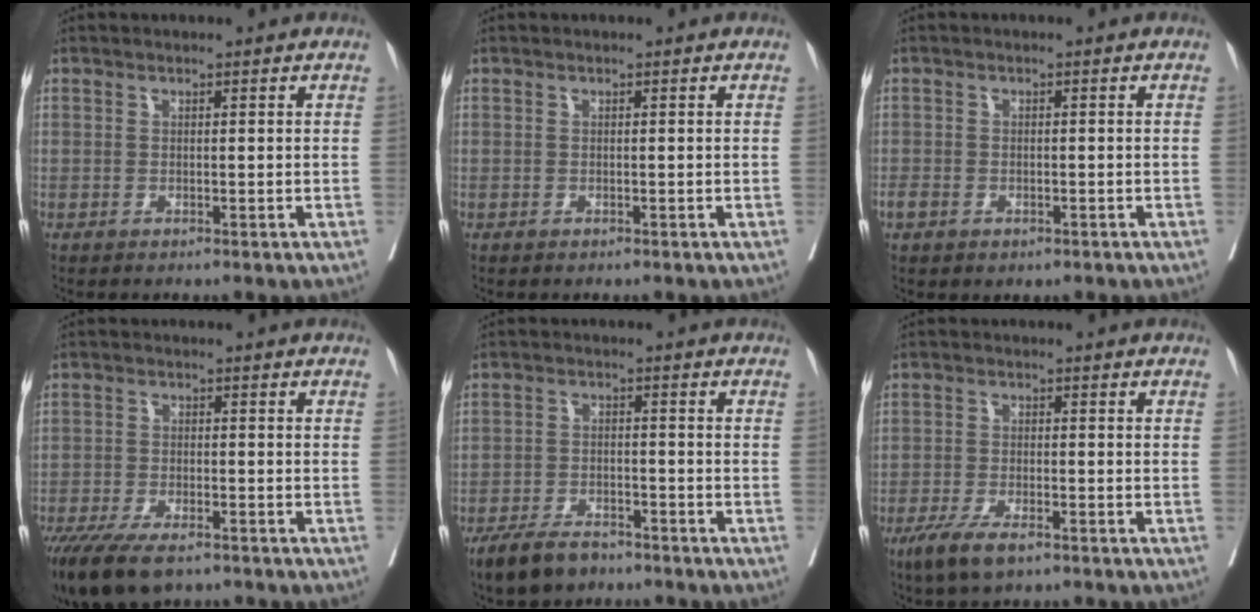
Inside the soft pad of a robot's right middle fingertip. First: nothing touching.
{"total": 0.0}
{"total": 2.4, "force": [-1.2, 1.7, 1.2], "torque": [-0.020, -0.001, -0.011]}
{"total": 11.8, "force": [-8.5, 4.2, 6.9], "torque": [-0.129, -0.019, -0.135]}
{"total": 6.9, "force": [-5.5, 2.9, 3.1], "torque": [-0.059, -0.007, -0.096]}
{"total": 5.8, "force": [-3.9, 1.5, 4.0], "torque": [-0.079, -0.011, -0.068]}